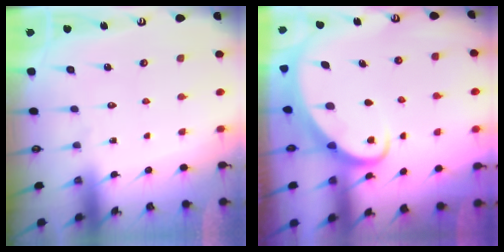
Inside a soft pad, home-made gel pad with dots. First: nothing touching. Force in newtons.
{"total": 2.8, "press": 2.8, "slide": 0.3}